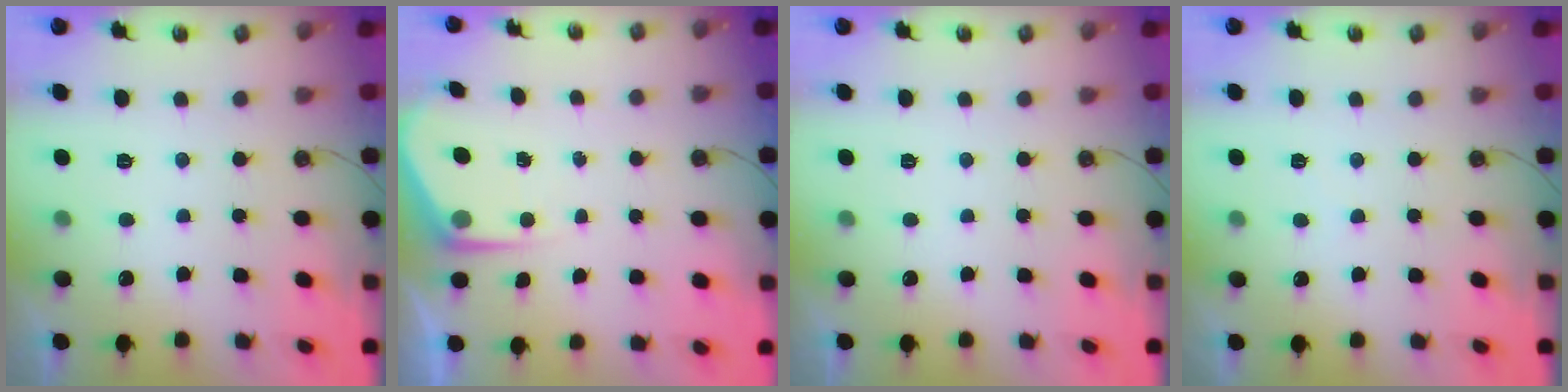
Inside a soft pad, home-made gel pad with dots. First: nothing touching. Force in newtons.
{"total": 4.3, "press": 4.2, "slide": 0.5}
{"total": 0.0}
{"total": 1.7, "press": 1.6, "slide": 0.4}